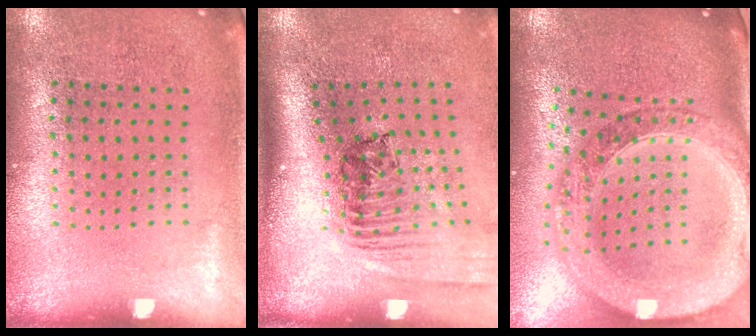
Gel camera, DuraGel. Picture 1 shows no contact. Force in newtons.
{"total": 2.6, "press": 1.7, "slide": 1.9}
{"total": 2.9, "press": 2.4, "slide": 1.5}